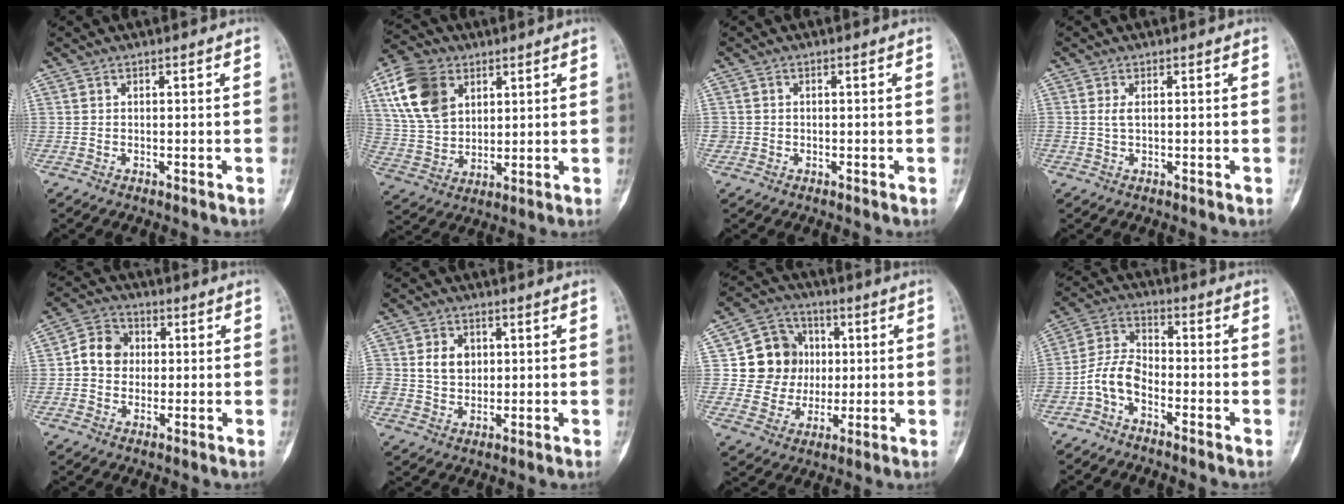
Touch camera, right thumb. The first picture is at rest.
{"total": 14.1, "force": [5.9, 9.8, 8.2], "torque": [-0.143, -0.010, 0.116]}
{"total": 1.1, "force": [-0.1, 1.1, -0.1], "torque": [0.010, 0.007, -0.006]}
{"total": 1.3, "force": [0.4, 0.5, 1.1], "torque": [-0.028, 0.000, 0.009]}
{"total": 7.3, "force": [0.3, 6.4, 3.6], "torque": [-0.040, 0.016, -0.006]}
{"total": 6.2, "force": [1.3, 5.1, 3.3], "torque": [-0.033, -0.003, 0.024]}
{"total": 12.9, "force": [1.7, 11.9, 4.5], "torque": [-0.027, 0.008, 0.033]}
{"total": 7.1, "force": [-3.5, 4.1, 4.6], "torque": [-0.091, 0.045, -0.082]}